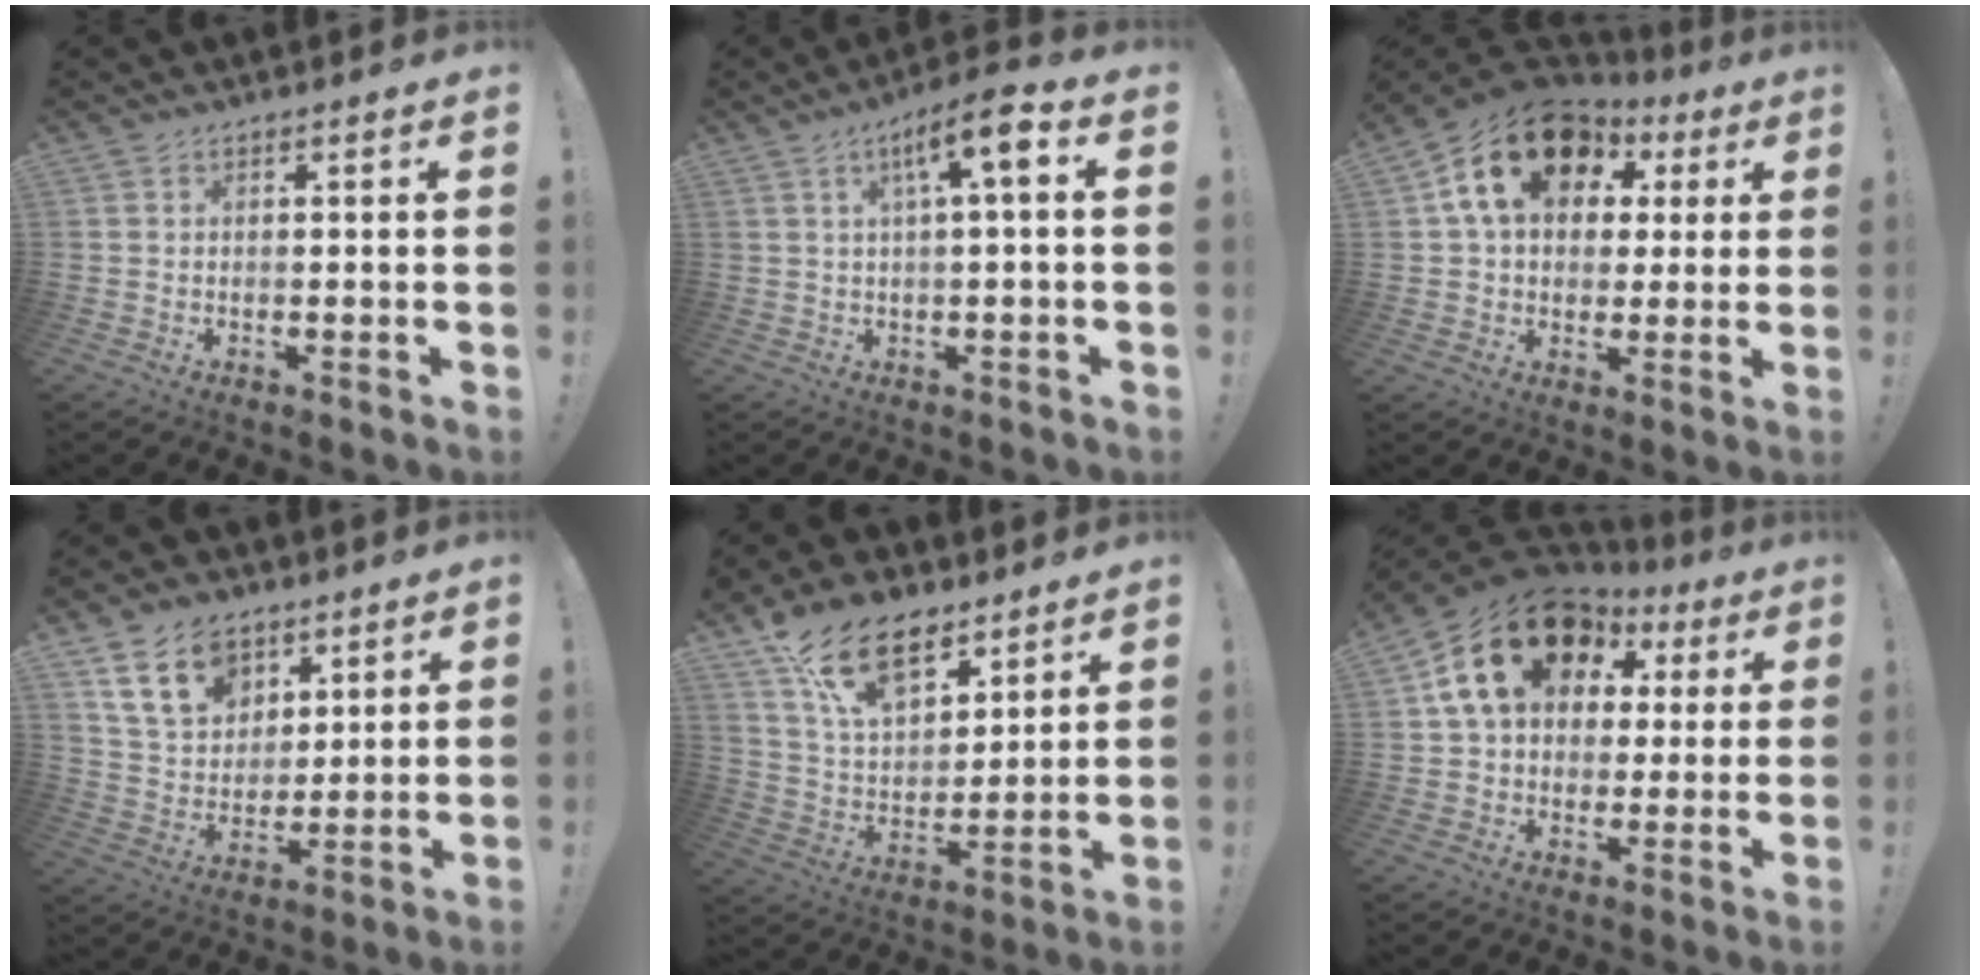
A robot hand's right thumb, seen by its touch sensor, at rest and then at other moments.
{"total": 8.3, "force": [2.2, 1.1, 7.9], "torque": [-0.118, -0.009, 0.028]}
{"total": 18.4, "force": [7.0, 13.0, 11.1], "torque": [-0.173, -0.017, 0.123]}
{"total": 14.7, "force": [7.8, 10.5, 6.6], "torque": [-0.103, -0.038, 0.152]}
{"total": 17.0, "force": [11.1, 9.5, 8.7], "torque": [-0.152, -0.064, 0.208]}
{"total": 19.9, "force": [7.7, 14.1, 11.7], "torque": [-0.178, -0.020, 0.144]}